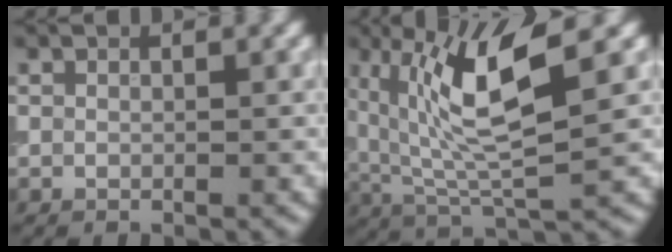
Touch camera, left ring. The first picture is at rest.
{"total": 8.3, "force": [2.7, 2.1, 7.5], "torque": [-0.145, -0.005, 0.051]}